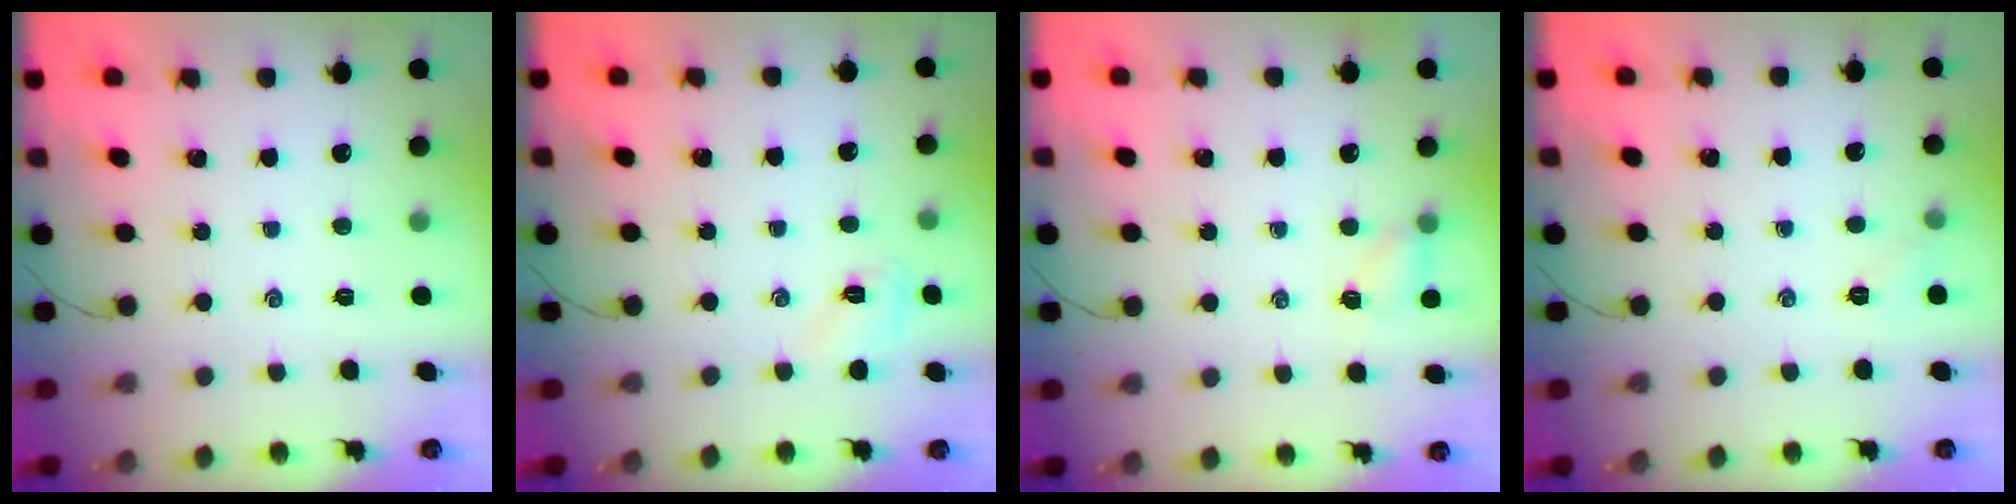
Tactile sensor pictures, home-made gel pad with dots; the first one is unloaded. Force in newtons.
{"total": 4.7, "press": 4.5, "slide": 1.4}
{"total": 4.2, "press": 3.9, "slide": 1.4}
{"total": 3.8, "press": 3.6, "slide": 1.0}